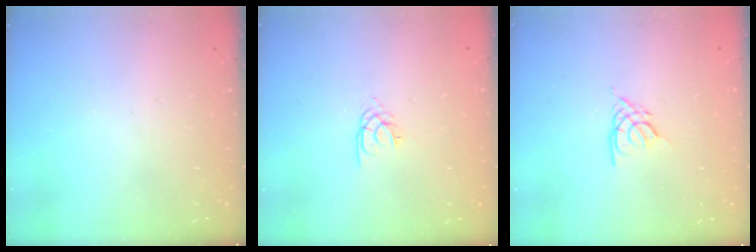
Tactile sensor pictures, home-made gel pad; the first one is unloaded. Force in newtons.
{"total": 1.7, "press": 1.7, "slide": 0.1}
{"total": 2.6, "press": 2.6, "slide": 0.6}